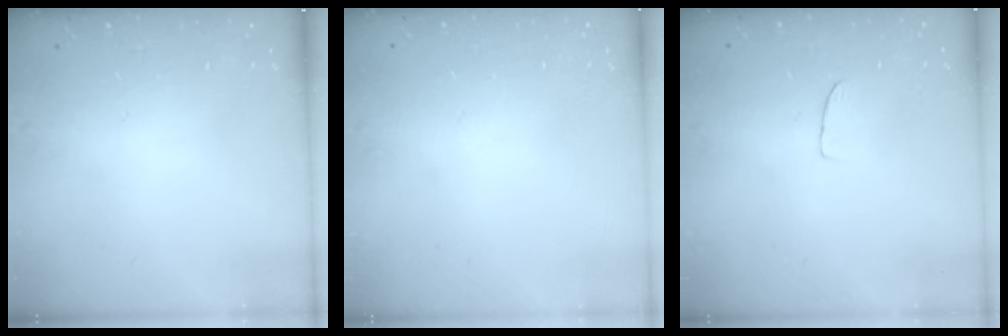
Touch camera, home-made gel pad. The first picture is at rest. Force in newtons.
{"total": 0.0}
{"total": 2.6, "press": 2.6, "slide": 0.2}